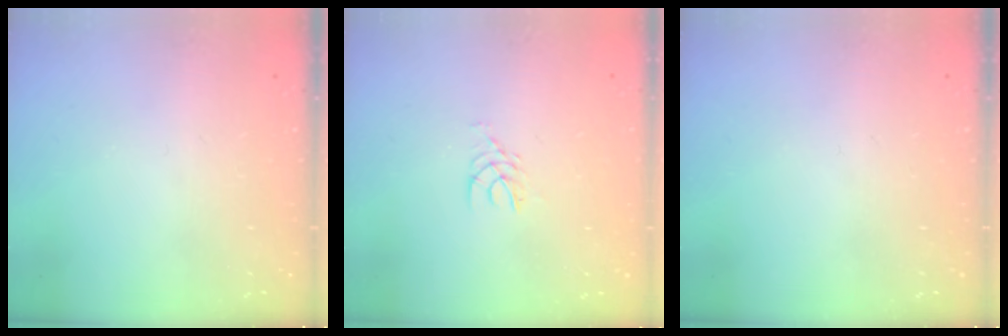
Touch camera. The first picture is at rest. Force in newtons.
{"total": 2.5, "press": 2.5, "slide": 0.2}
{"total": 0.0}